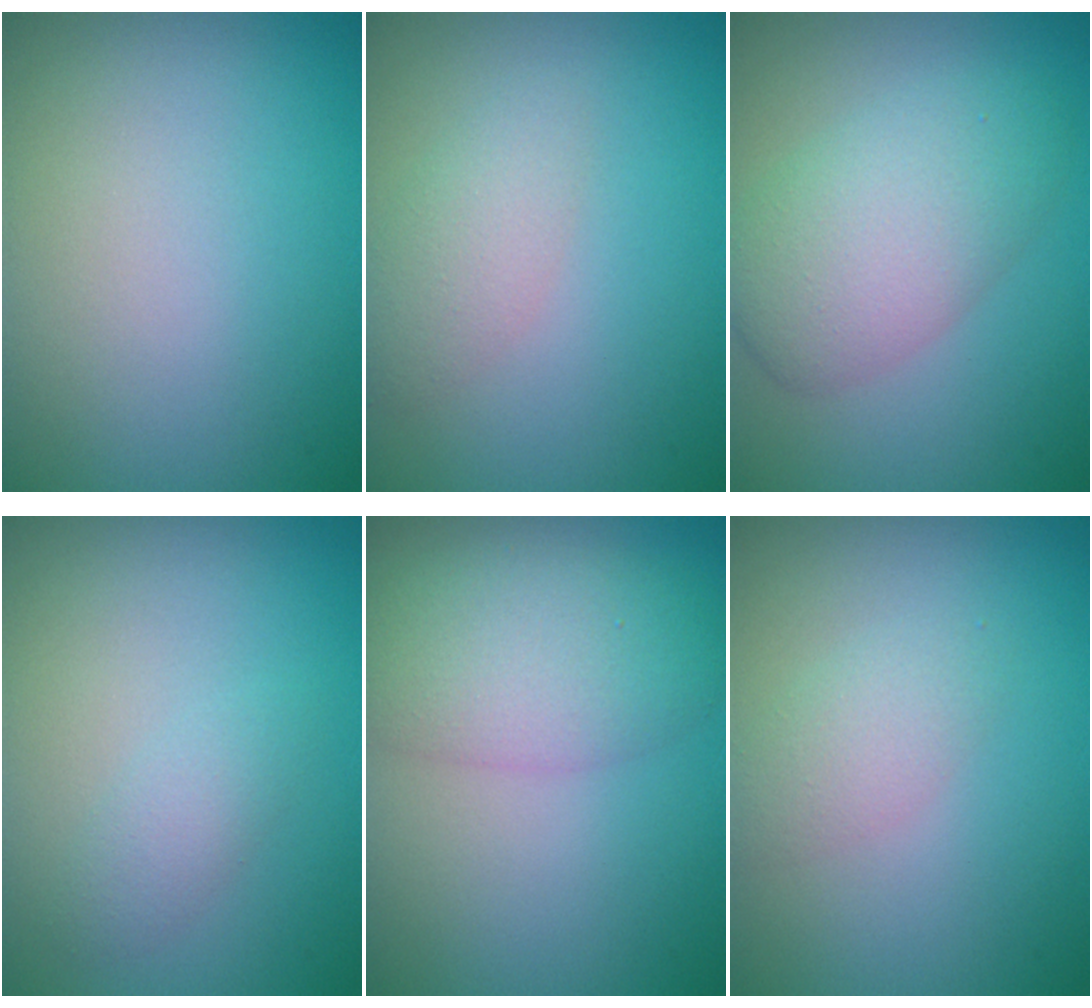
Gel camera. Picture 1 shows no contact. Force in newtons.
{"total": 2.1, "press": 2.1, "slide": 0.2}
{"total": 5.2, "press": 5.2, "slide": 0.3}
{"total": 1.5, "press": 1.5, "slide": 0.1}
{"total": 5.1, "press": 5.1, "slide": 0.1}
{"total": 1.8, "press": 1.8, "slide": 0.0}